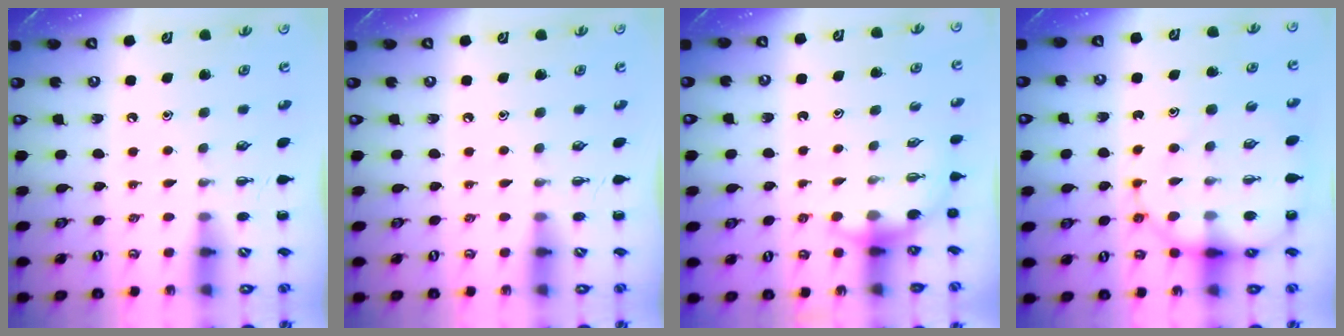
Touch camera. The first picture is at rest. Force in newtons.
{"total": 0.0}
{"total": 3.9, "press": 3.9, "slide": 0.2}
{"total": 13.6, "press": 13.3, "slide": 2.6}